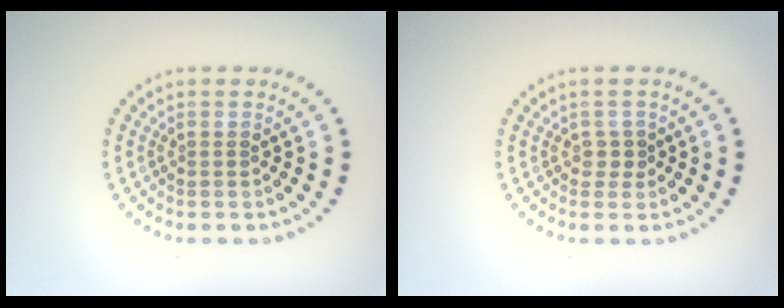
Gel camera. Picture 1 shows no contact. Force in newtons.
{"total": 1.1, "press": 0.9, "slide": 0.6}